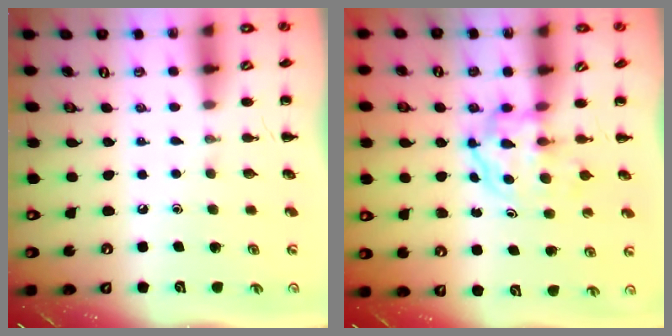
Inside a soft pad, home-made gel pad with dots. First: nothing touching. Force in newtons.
{"total": 3.7, "press": 3.6, "slide": 0.4}